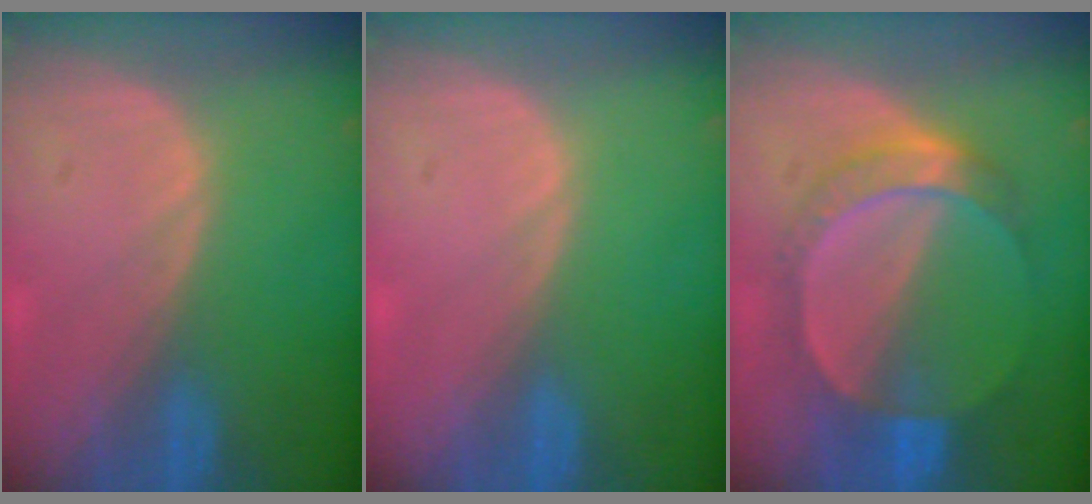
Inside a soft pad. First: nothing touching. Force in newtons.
{"total": 0.0}
{"total": 6.8, "press": 6.8, "slide": 0.8}